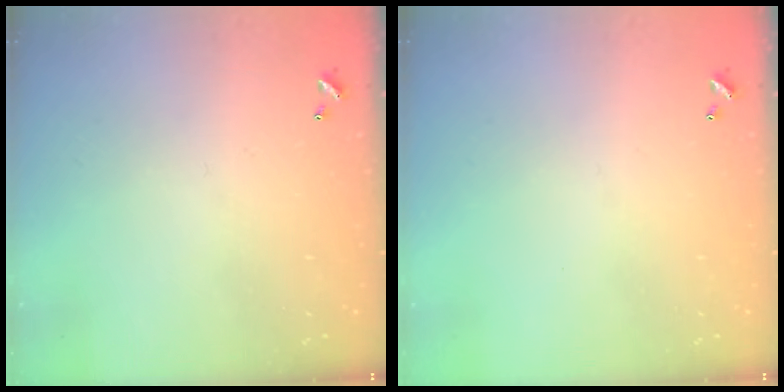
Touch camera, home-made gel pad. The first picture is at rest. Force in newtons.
{"total": 0.0}